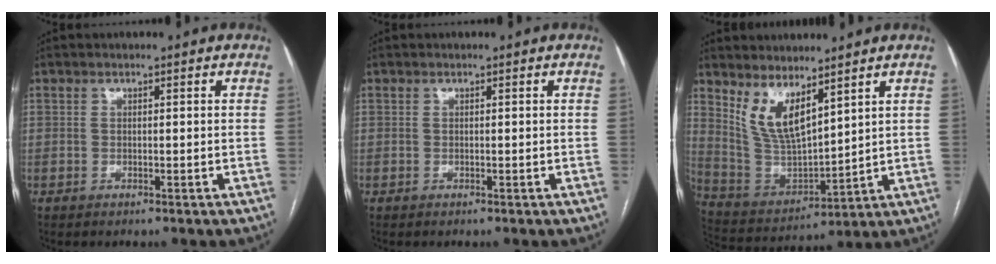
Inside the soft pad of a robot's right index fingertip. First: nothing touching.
{"total": 0.0}
{"total": 9.3, "force": [6.0, 2.9, 6.6], "torque": [-0.133, -0.011, 0.139]}